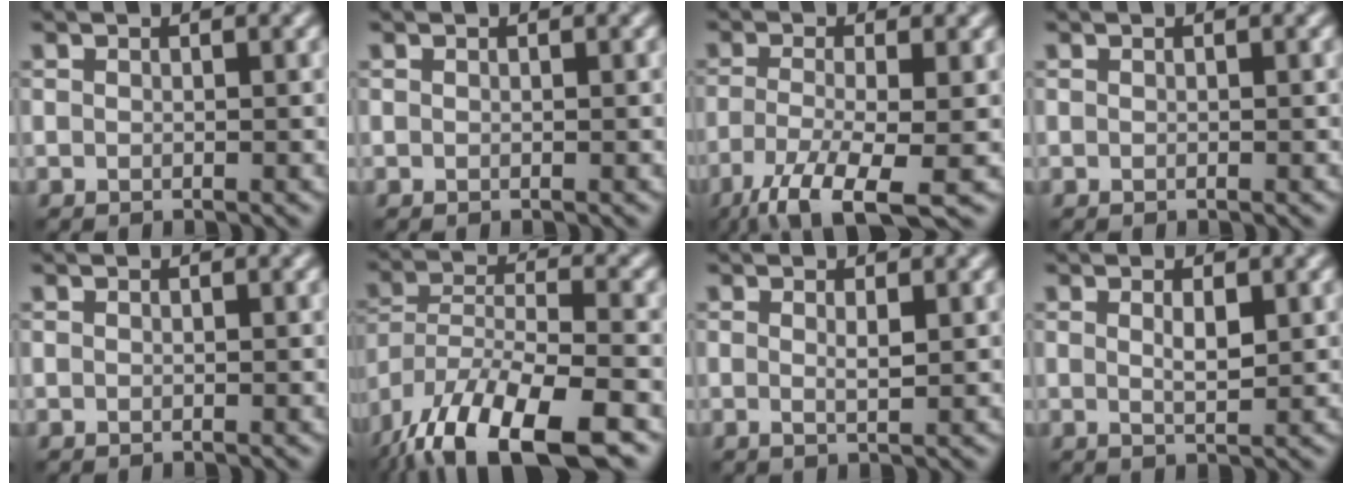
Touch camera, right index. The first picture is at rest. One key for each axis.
{"total": 0.0}
{"total": 7.8, "fx": -4.6, "fy": 1.9, "fz": 6.0, "tx": -0.110, "ty": -0.013, "tz": -0.090}
{"total": 0.0}
{"total": 0.0}
{"total": 14.3, "fx": -10.3, "fy": 4.2, "fz": 9.0, "tx": -0.178, "ty": -0.017, "tz": -0.173}
{"total": 1.1, "fx": 0.3, "fy": 0.1, "fz": 1.1, "tx": -0.020, "ty": -0.003, "tz": 0.003}
{"total": 1.5, "fx": 0.5, "fy": 0.4, "fz": 1.4, "tx": -0.026, "ty": -0.004, "tz": 0.011}